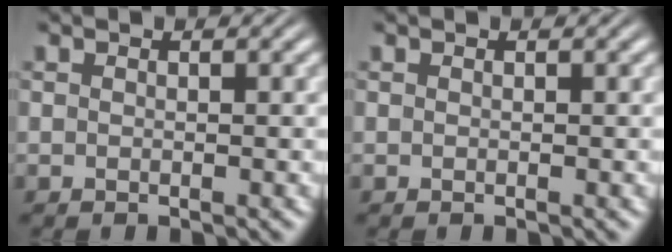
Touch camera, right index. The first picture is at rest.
{"total": 0.0}